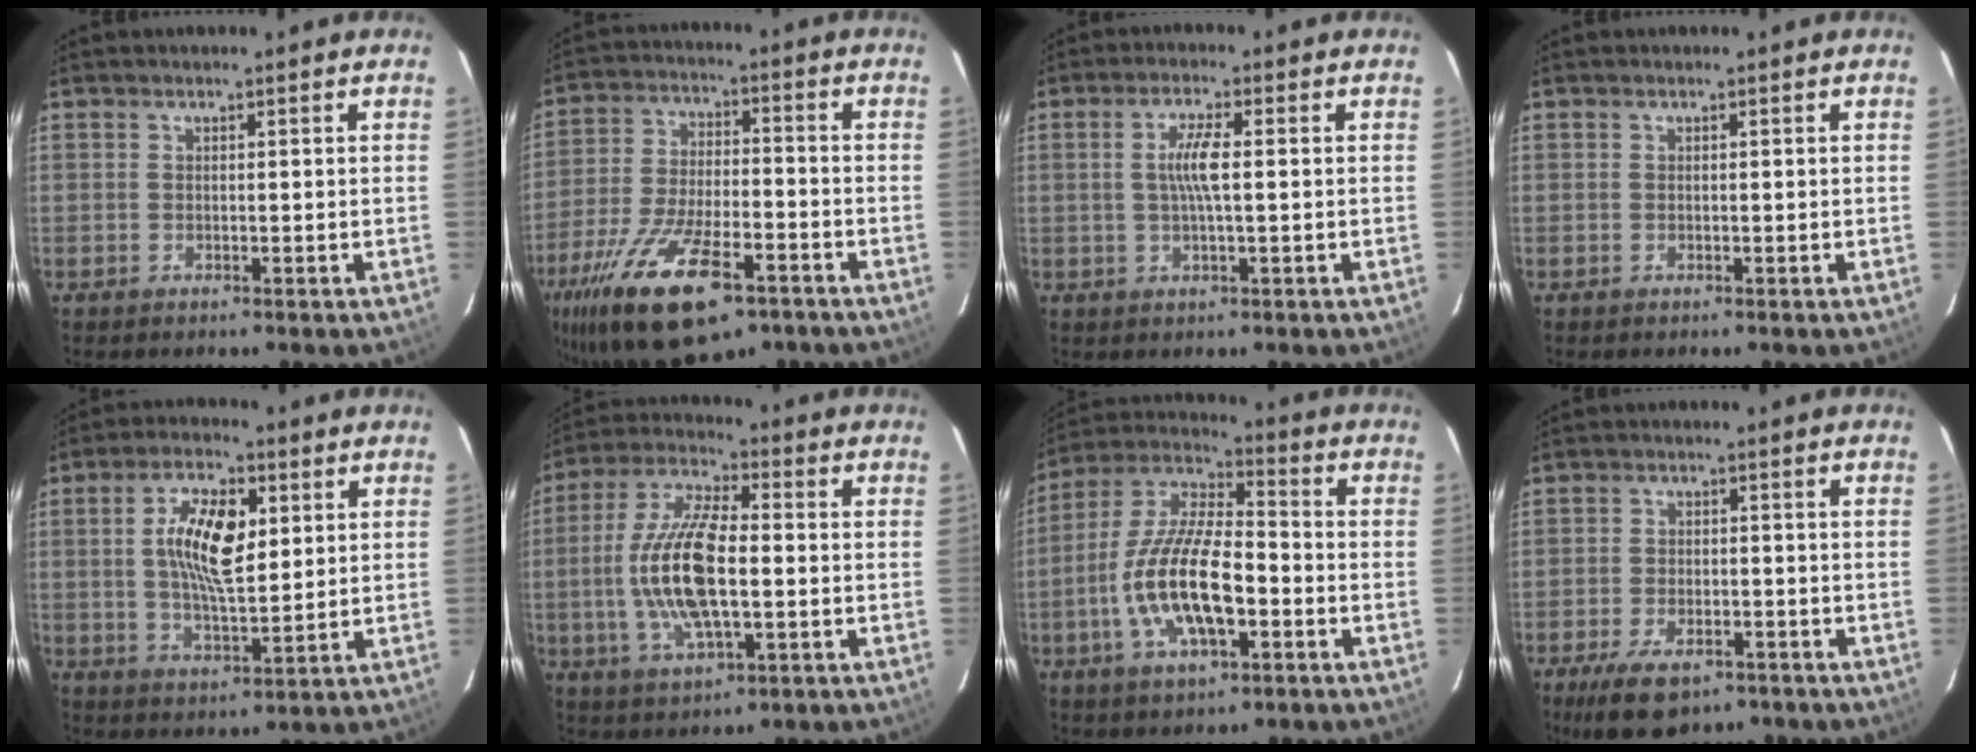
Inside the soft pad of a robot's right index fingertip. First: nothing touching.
{"total": 22.1, "force": [-13.4, 8.4, 15.4], "torque": [-0.314, -0.049, -0.226]}
{"total": 4.9, "force": [0.2, 0.6, 4.9], "torque": [-0.092, 0.002, 0.006]}
{"total": 0.0}
{"total": 11.2, "force": [2.5, 4.6, 9.9], "torque": [-0.185, 0.009, 0.046]}
{"total": 15.8, "force": [-1.7, 5.9, 14.6], "torque": [-0.300, 0.003, -0.033]}
{"total": 16.4, "force": [-4.8, 6.3, 14.4], "torque": [-0.293, -0.005, -0.091]}
{"total": 10.1, "force": [-6.9, 4.8, 5.7], "torque": [-0.127, -0.015, -0.107]}